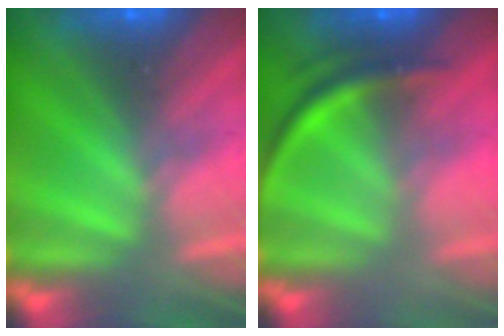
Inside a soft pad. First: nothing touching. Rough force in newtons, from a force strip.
{"total": 3.5}